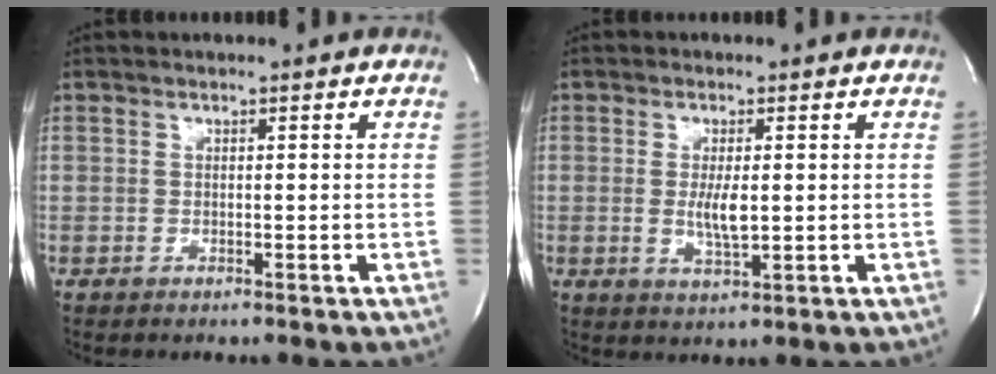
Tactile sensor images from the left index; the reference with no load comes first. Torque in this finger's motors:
{"motor_torque": [0.36, 0.22, 0.11, 0.03]}